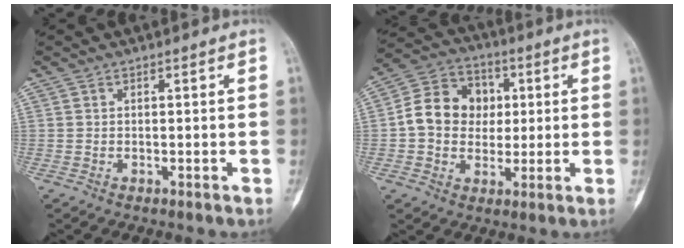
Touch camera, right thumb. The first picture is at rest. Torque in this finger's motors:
{"motor_torque": [0.77, 0.96, 1.28, 0.00, 0.20]}